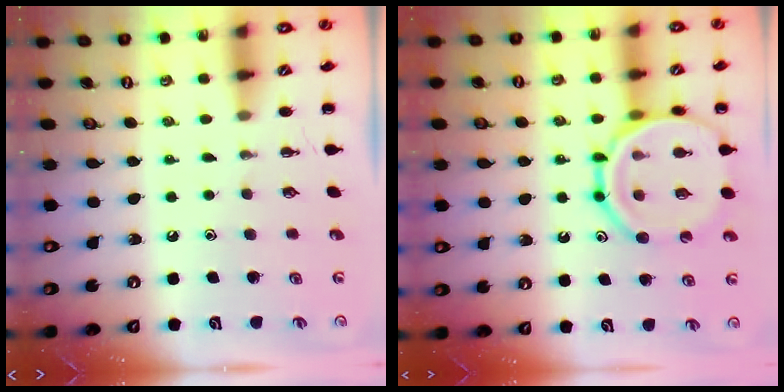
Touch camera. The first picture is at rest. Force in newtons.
{"total": 17.5, "press": 17.4, "slide": 2.5}